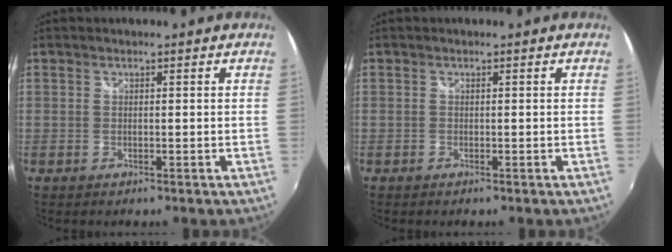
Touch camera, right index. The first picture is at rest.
{"total": 0.5, "force": [-0.4, 0.3, 0.0], "torque": [-0.001, -0.003, -0.011]}